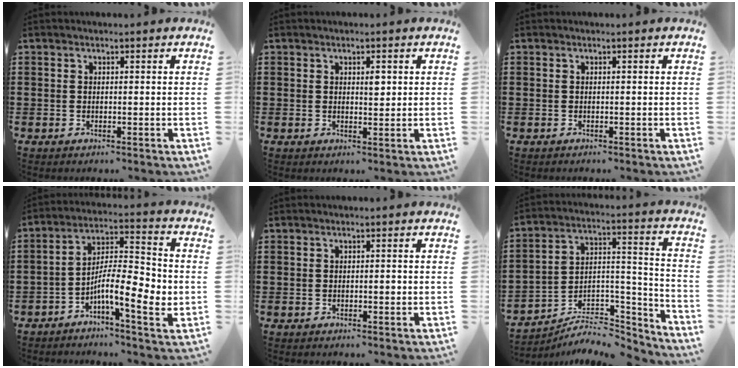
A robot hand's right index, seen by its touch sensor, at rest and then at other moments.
{"total": 2.1, "force": [0.7, 0.9, 1.8], "torque": [-0.029, 0.003, 0.009]}
{"total": 0.0}
{"total": 10.3, "force": [-3.4, 2.4, 9.5], "torque": [-0.173, -0.003, -0.060]}
{"total": 0.8, "force": [-0.2, 0.3, 0.8], "torque": [-0.014, -0.003, -0.003]}
{"total": 6.4, "force": [-5.4, 2.6, 2.2], "torque": [-0.031, 0.010, -0.103]}